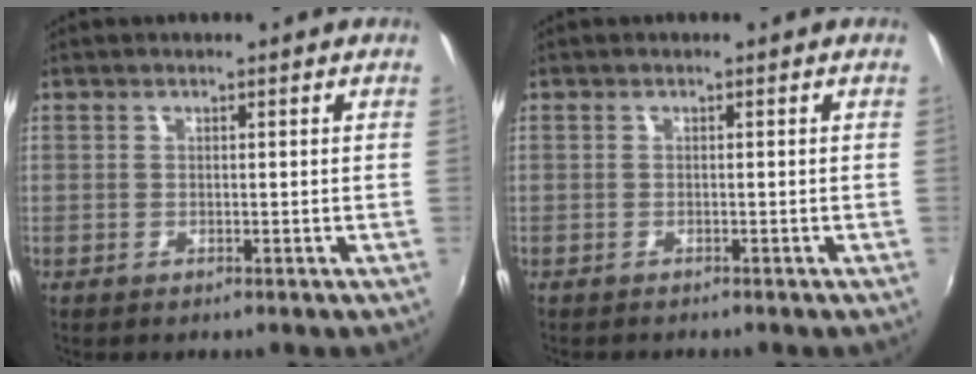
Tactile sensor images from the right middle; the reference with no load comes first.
{"total": 1.0, "force": [-1.0, 0.1, 0.2], "torque": [-0.006, -0.004, -0.015]}